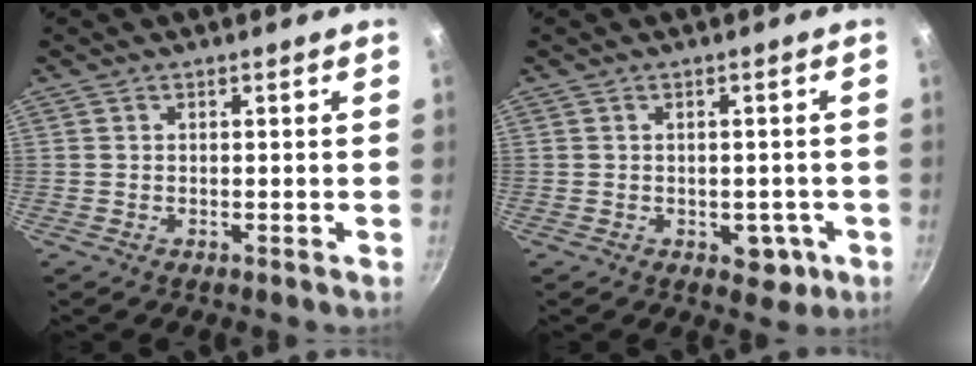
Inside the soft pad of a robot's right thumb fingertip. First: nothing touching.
{"total": 4.5, "force": [-1.4, 3.1, 3.0], "torque": [-0.014, 0.009, -0.008]}